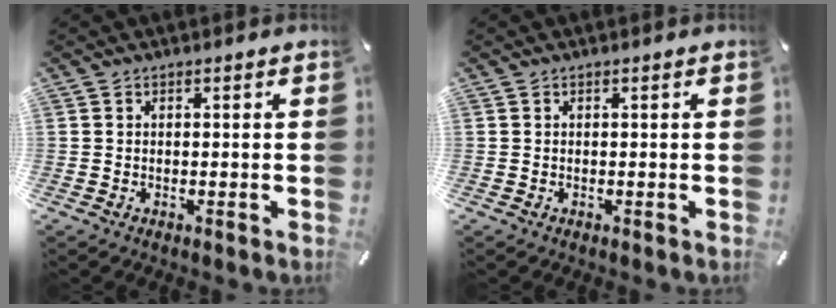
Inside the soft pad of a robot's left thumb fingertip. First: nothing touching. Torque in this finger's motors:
{"motor_torque": [-0.01, 0.00, 0.05, 0.06, 0.00]}